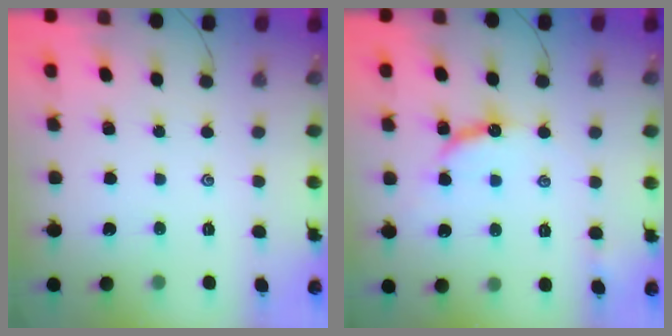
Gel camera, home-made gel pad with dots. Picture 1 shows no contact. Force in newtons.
{"total": 10.4, "press": 10.4, "slide": 0.6}